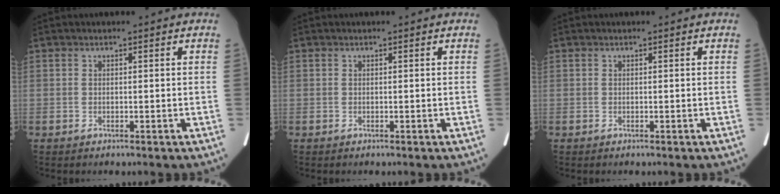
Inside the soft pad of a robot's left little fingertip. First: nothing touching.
{"total": 0.0}
{"total": 0.0}